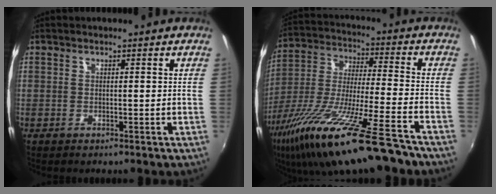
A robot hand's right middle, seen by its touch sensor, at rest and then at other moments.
{"total": 23.2, "force": [-15.9, 1.9, 16.8], "torque": [-0.314, -0.069, -0.275]}